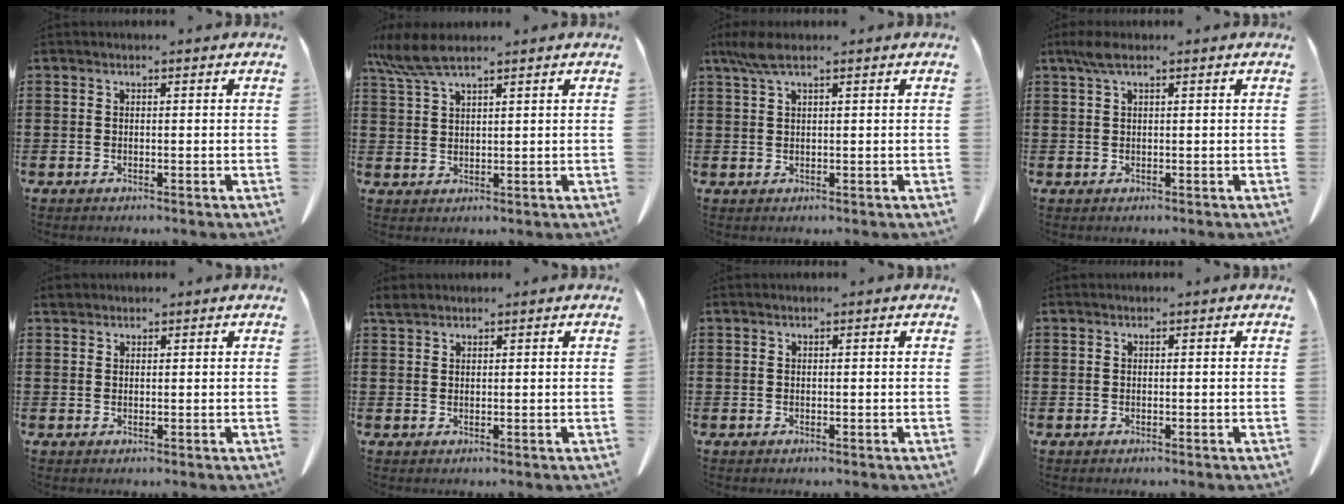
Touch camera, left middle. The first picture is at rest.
{"total": 5.6, "force": [4.2, 0.9, 3.7], "torque": [-0.088, -0.006, 0.074]}
{"total": 3.5, "force": [1.9, 0.8, 2.8], "torque": [-0.059, 0.001, 0.036]}
{"total": 2.5, "force": [1.2, 0.7, 2.1], "torque": [-0.045, 0.003, 0.021]}
{"total": 1.4, "force": [1.2, 0.6, 0.3], "torque": [-0.011, 0.003, 0.024]}
{"total": 1.7, "force": [1.5, 0.5, 0.6], "torque": [-0.017, 0.002, 0.030]}
{"total": 0.0}
{"total": 0.0}